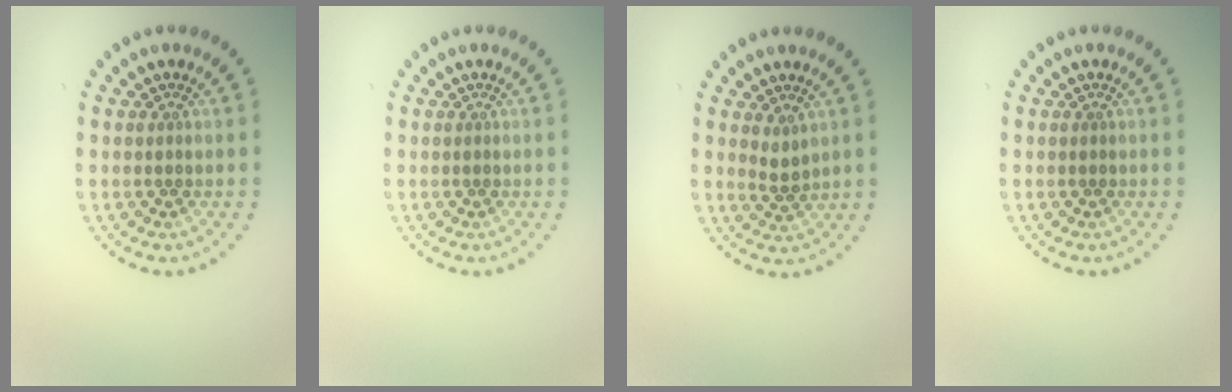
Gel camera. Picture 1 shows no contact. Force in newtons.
{"total": 0.0}
{"total": 1.2, "press": 1.0, "slide": 0.7}
{"total": 0.0}